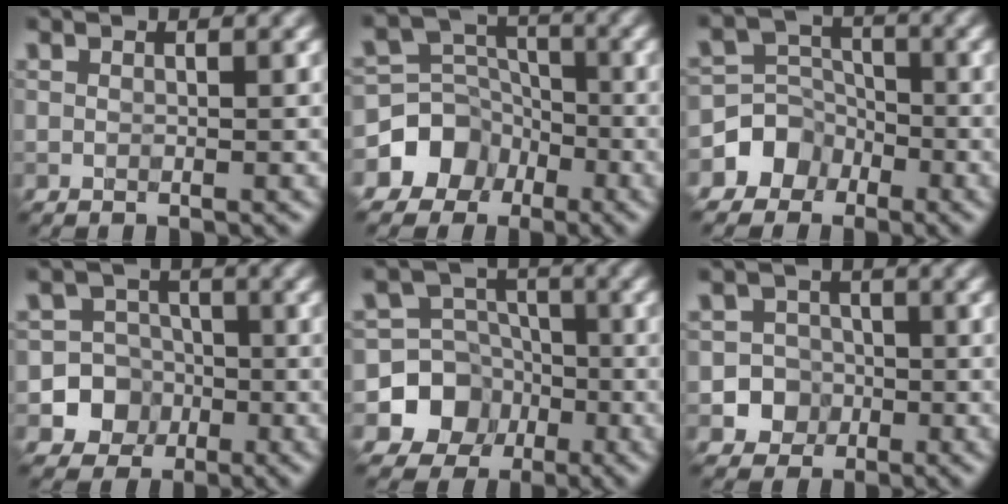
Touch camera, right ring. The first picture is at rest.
{"total": 5.3, "force": [-2.7, 4.4, 1.1], "torque": [0.004, 0.020, -0.068]}
{"total": 3.8, "force": [-2.1, 3.2, 0.5], "torque": [0.019, 0.017, -0.054]}
{"total": 7.1, "force": [-2.4, 6.6, 0.9], "torque": [0.002, -0.001, -0.066]}
{"total": 6.5, "force": [-2.5, 5.8, 1.4], "torque": [-0.004, 0.005, -0.071]}
{"total": 5.1, "force": [-1.8, 4.8, 0.5], "torque": [0.018, 0.003, -0.046]}